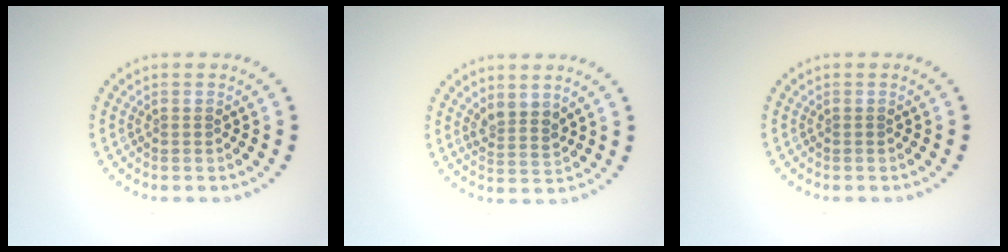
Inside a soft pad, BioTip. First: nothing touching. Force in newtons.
{"total": 2.1, "press": 1.7, "slide": 1.3}
{"total": 0.0}